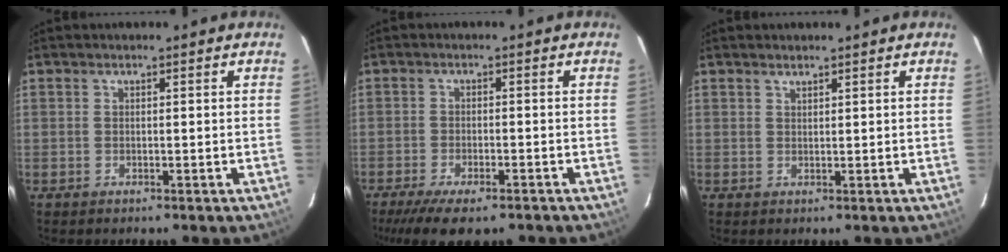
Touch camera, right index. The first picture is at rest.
{"total": 10.7, "force": [-8.1, 3.2, 6.1], "torque": [-0.141, -0.033, -0.133]}
{"total": 0.9, "force": [0.8, 0.2, 0.3], "torque": [-0.005, 0.001, 0.016]}